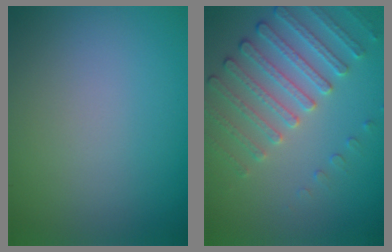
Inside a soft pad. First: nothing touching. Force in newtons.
{"total": 4.1, "press": 3.8, "slide": 1.5}